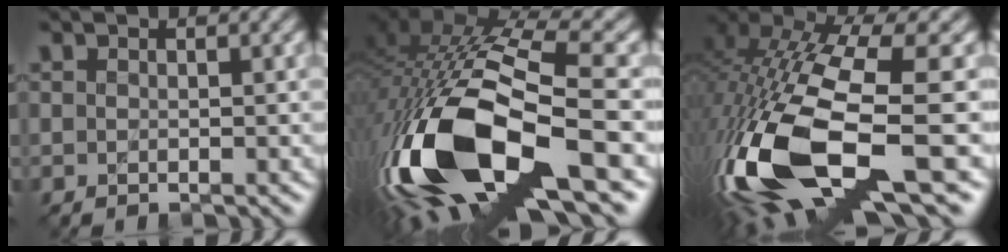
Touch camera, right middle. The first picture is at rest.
{"total": 17.7, "force": [-6.6, 7.9, 14.4], "torque": [-0.305, -0.046, -0.097]}
{"total": 16.3, "force": [-4.7, 6.1, 14.4], "torque": [-0.332, -0.037, -0.068]}